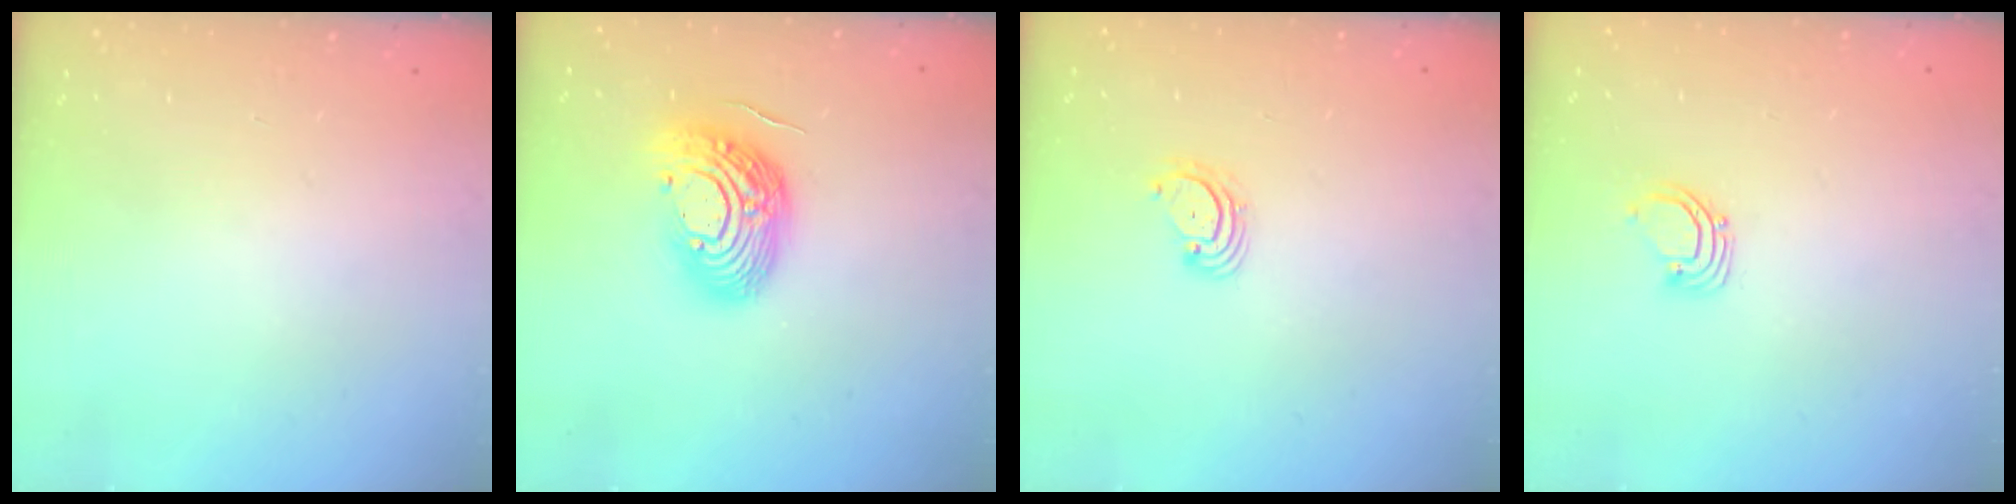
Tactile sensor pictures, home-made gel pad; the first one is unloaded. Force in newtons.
{"total": 15.0, "press": 14.9, "slide": 1.5}
{"total": 2.9, "press": 2.9, "slide": 0.4}
{"total": 2.7, "press": 2.7, "slide": 0.2}